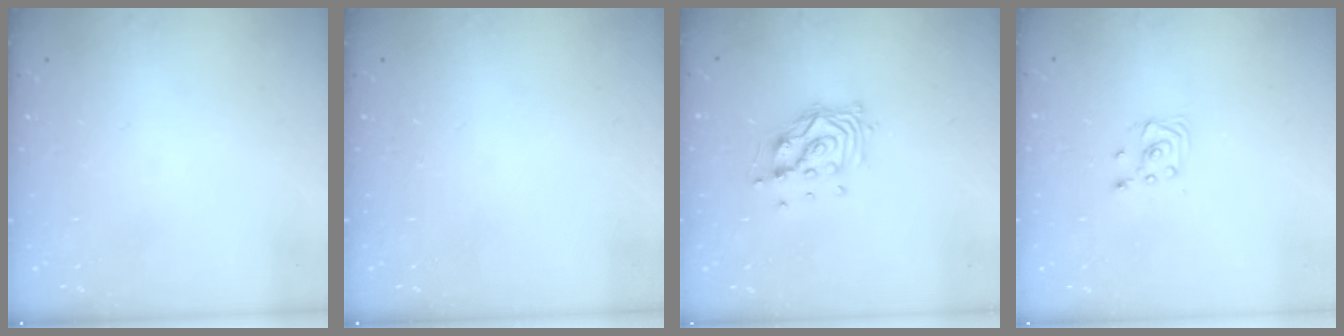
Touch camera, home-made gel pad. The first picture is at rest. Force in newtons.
{"total": 0.0}
{"total": 10.1, "press": 10.0, "slide": 1.1}
{"total": 2.9, "press": 2.9, "slide": 0.4}